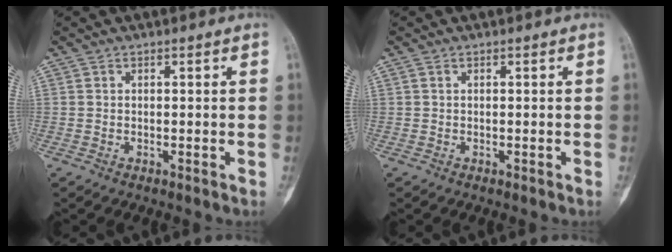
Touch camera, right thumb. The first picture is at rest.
{"total": 0.0}